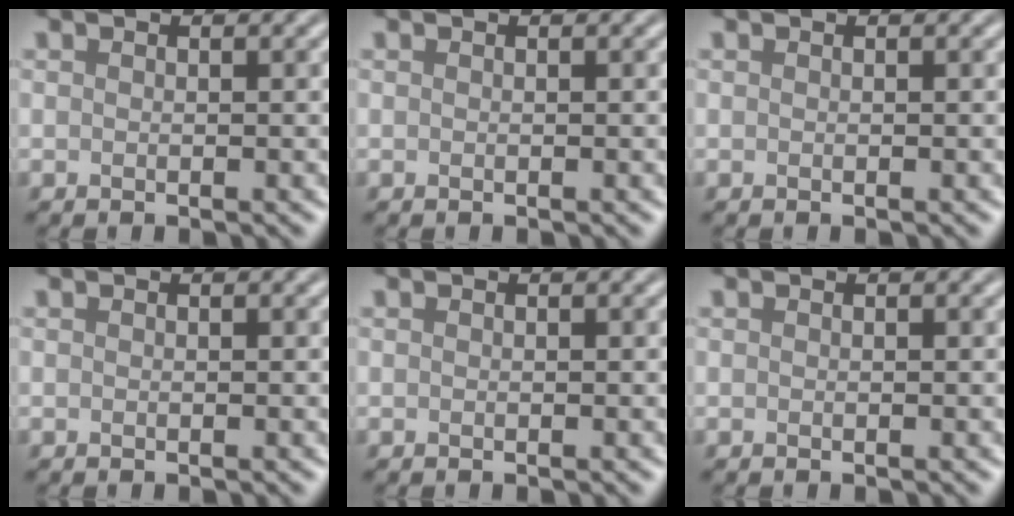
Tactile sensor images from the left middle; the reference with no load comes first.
{"total": 0.0}
{"total": 0.0}
{"total": 0.0}
{"total": 0.0}
{"total": 0.0}